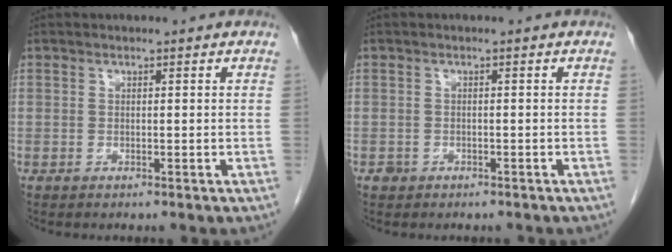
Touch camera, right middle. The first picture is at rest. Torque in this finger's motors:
{"motor_torque": [-0.03, 0.07, 0.00, 0.00]}